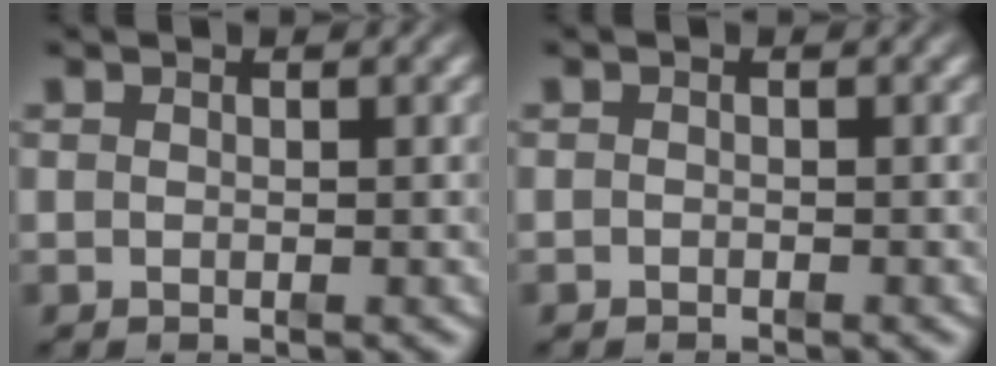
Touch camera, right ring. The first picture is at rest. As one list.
[{"total": 0.6, "force": [-0.6, -0.2, -0.1], "torque": [0.001, -0.008, -0.007]}]